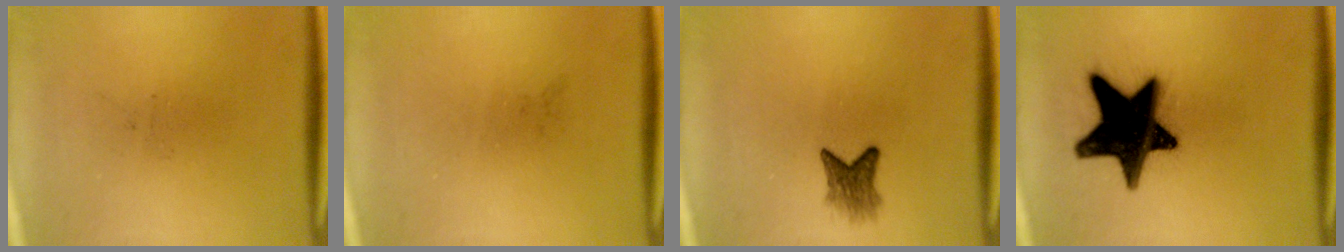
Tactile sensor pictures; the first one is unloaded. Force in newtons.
{"total": 0.0}
{"total": 3.3}
{"total": 19.9}